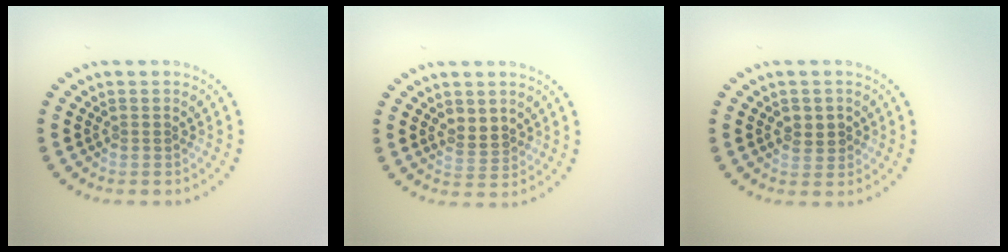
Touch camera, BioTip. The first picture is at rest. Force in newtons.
{"total": 2.0, "press": 1.9, "slide": 0.6}
{"total": 1.9, "press": 1.8, "slide": 0.3}